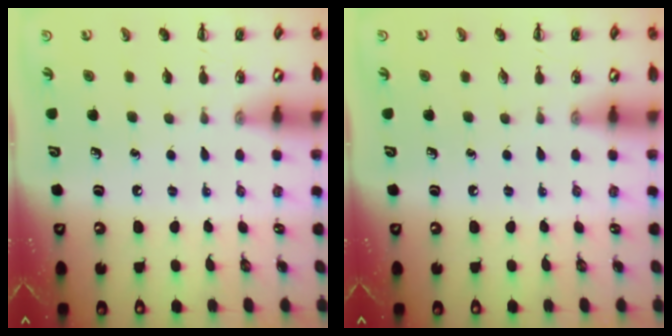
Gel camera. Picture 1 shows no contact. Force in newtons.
{"total": 0.0}